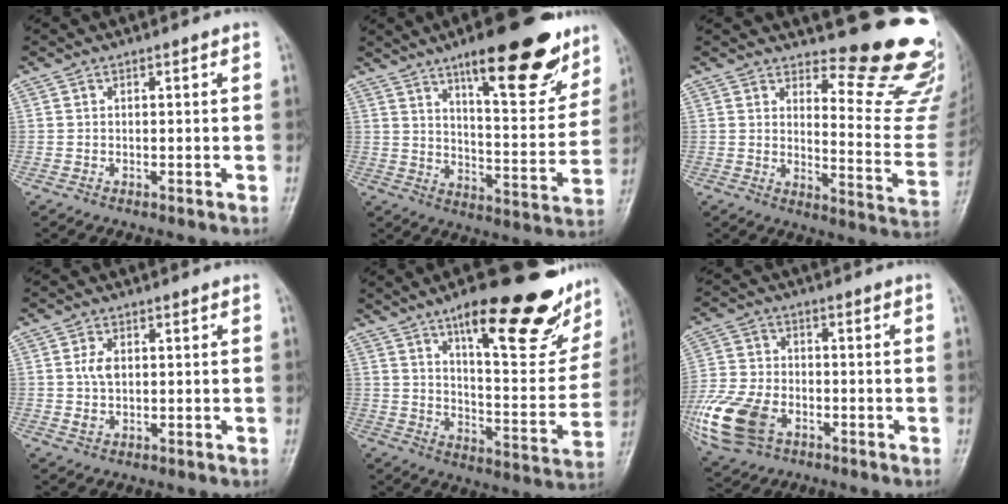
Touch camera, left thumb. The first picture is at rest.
{"total": 20.7, "force": [13.0, 6.1, 14.9], "torque": [-0.167, -0.065, 0.195]}
{"total": 17.2, "force": [14.9, 3.7, 7.8], "torque": [-0.057, -0.168, 0.180]}
{"total": 3.2, "force": [0.5, 2.1, 2.4], "torque": [-0.041, -0.001, 0.009]}
{"total": 25.3, "force": [15.8, 7.5, 18.3], "torque": [-0.208, -0.067, 0.233]}
{"total": 15.4, "force": [-5.6, 10.3, 10.0], "torque": [-0.223, 0.000, -0.104]}